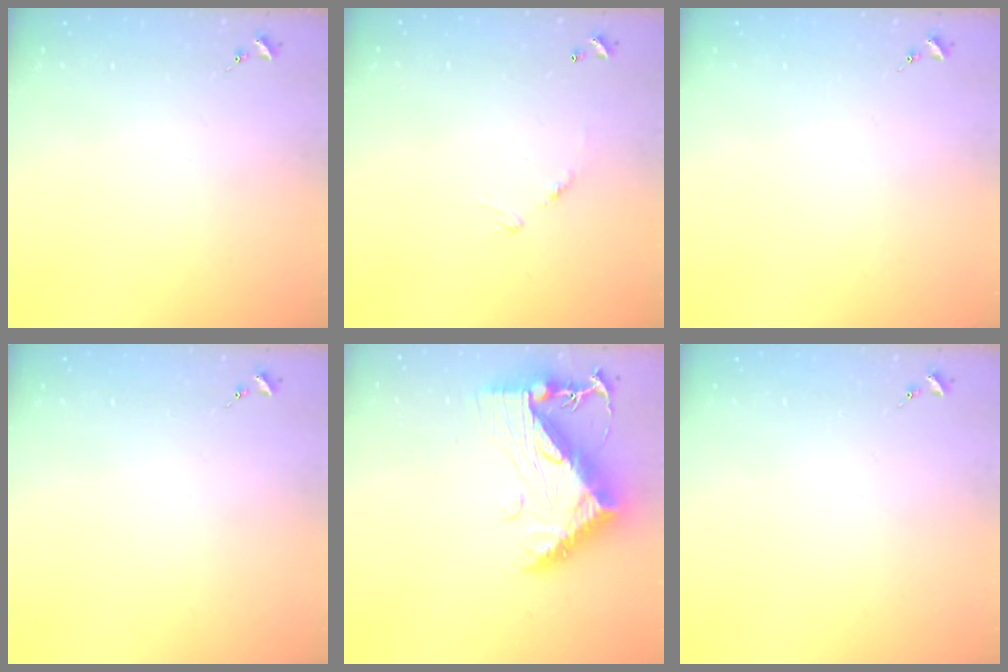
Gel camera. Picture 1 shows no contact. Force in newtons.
{"total": 7.0, "press": 7.0, "slide": 0.5}
{"total": 0.0}
{"total": 0.0}
{"total": 13.5, "press": 13.5, "slide": 1.2}
{"total": 0.0}